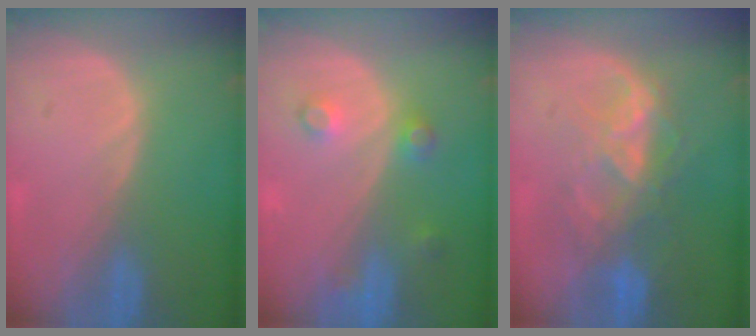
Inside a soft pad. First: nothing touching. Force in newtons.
{"total": 3.8, "press": 3.4, "slide": 1.5}
{"total": 7.8, "press": 7.1, "slide": 3.1}